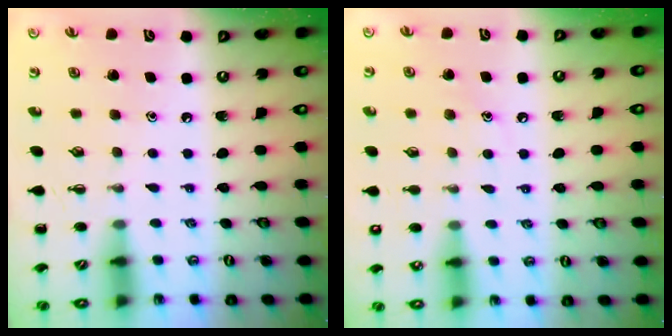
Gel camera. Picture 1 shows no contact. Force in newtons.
{"total": 7.6, "press": 7.4, "slide": 1.8}